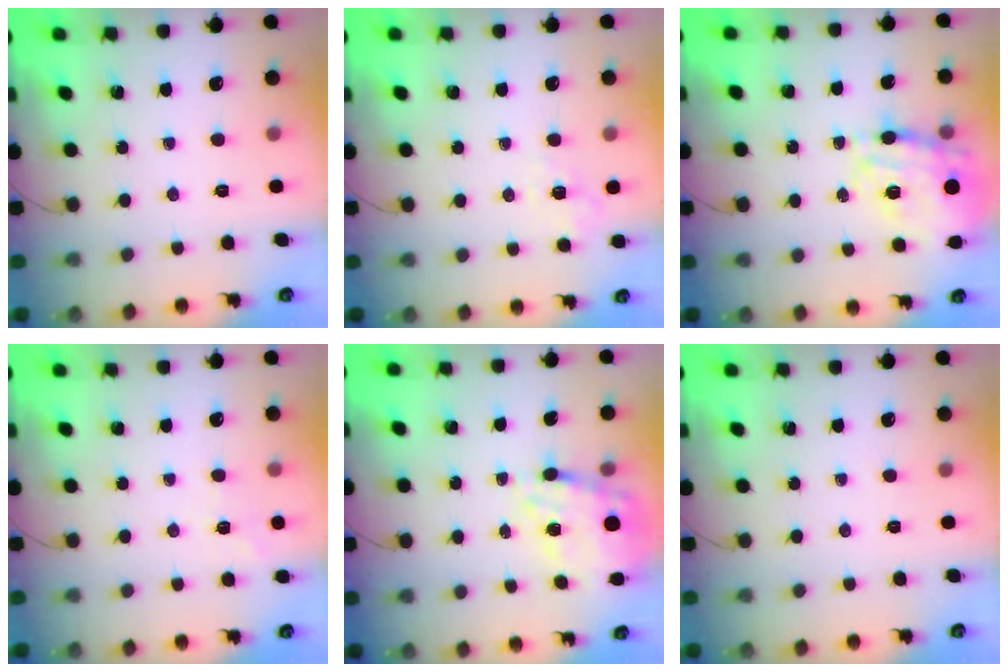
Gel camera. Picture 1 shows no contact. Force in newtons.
{"total": 2.4, "press": 1.7, "slide": 1.7}
{"total": 21.4, "press": 21.1, "slide": 3.6}
{"total": 3.0, "press": 2.5, "slide": 1.7}
{"total": 17.0, "press": 16.7, "slide": 3.4}
{"total": 0.0}